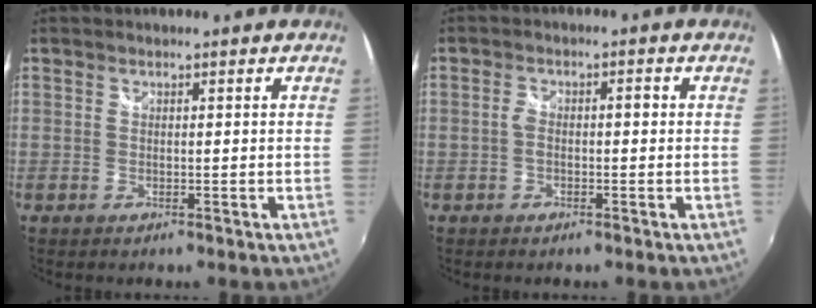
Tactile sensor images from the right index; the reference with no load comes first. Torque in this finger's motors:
{"motor_torque": [0.60, 0.11, 0.02, 0.04]}